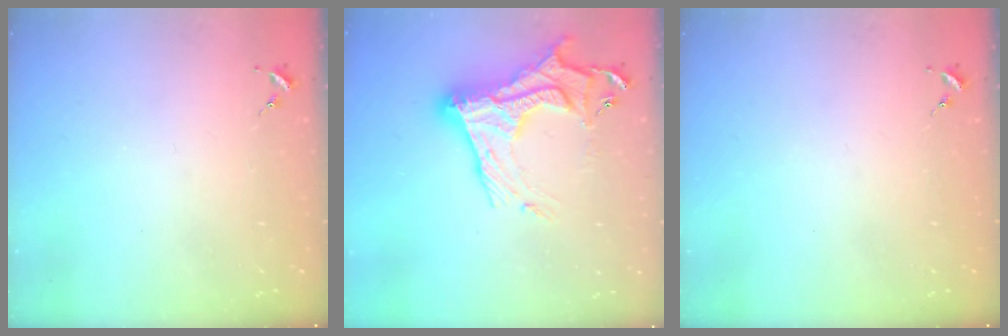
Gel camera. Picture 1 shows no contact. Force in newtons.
{"total": 20.5, "press": 20.4, "slide": 1.6}
{"total": 0.0}